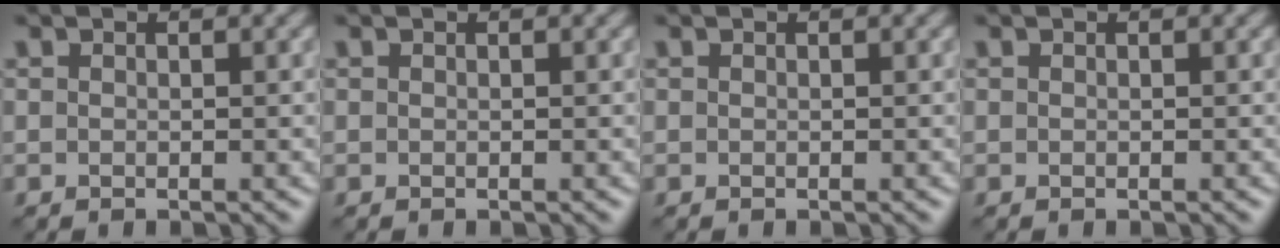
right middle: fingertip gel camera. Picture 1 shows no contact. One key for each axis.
{"total": 0.0}
{"total": 0.0}
{"total": 0.0}